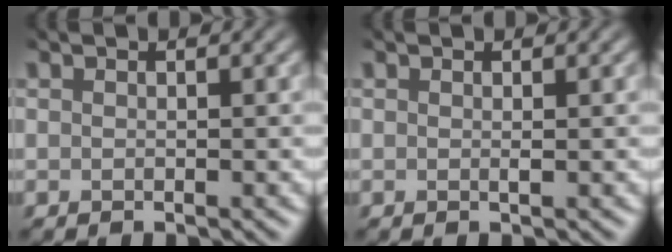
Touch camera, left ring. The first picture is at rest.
{"total": 0.6, "force": [0.1, 0.1, 0.6], "torque": [-0.003, 0.000, -0.005]}